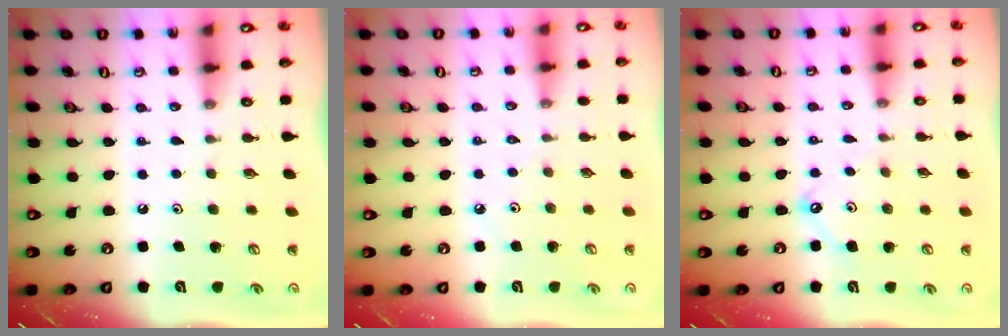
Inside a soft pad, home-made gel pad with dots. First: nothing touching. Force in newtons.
{"total": 1.9, "press": 1.9, "slide": 0.4}
{"total": 6.8, "press": 6.7, "slide": 0.8}